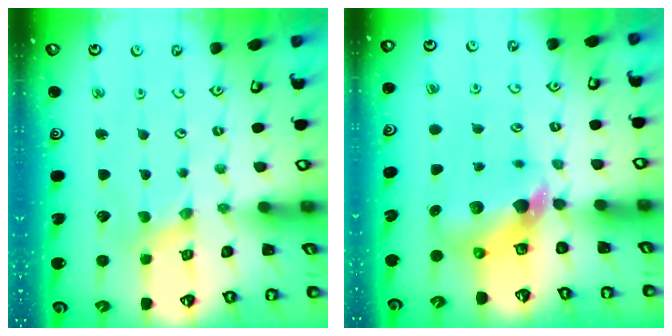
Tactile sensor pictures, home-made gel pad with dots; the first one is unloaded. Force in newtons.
{"total": 8.2, "press": 8.1, "slide": 1.2}